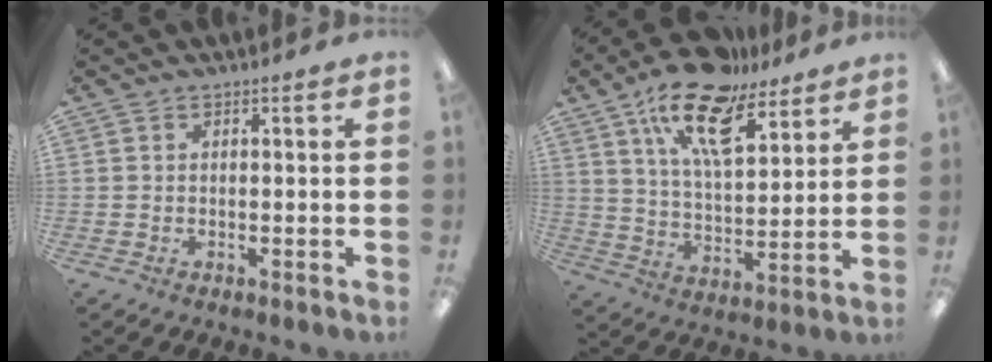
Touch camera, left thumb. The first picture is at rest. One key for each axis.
{"total": 17.9, "fx": 12.0, "fy": 7.5, "fz": 11.0, "tx": -0.191, "ty": -0.058, "tz": 0.210}